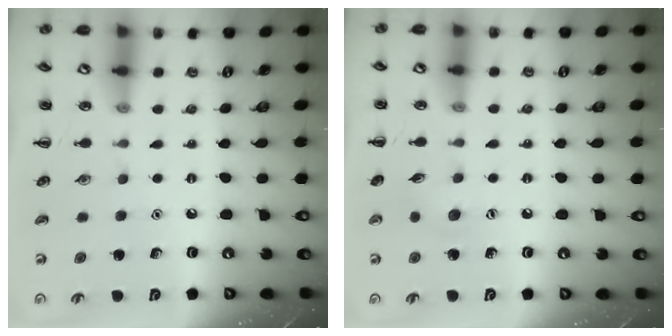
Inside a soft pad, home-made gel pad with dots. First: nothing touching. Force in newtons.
{"total": 3.9, "press": 3.7, "slide": 1.0}